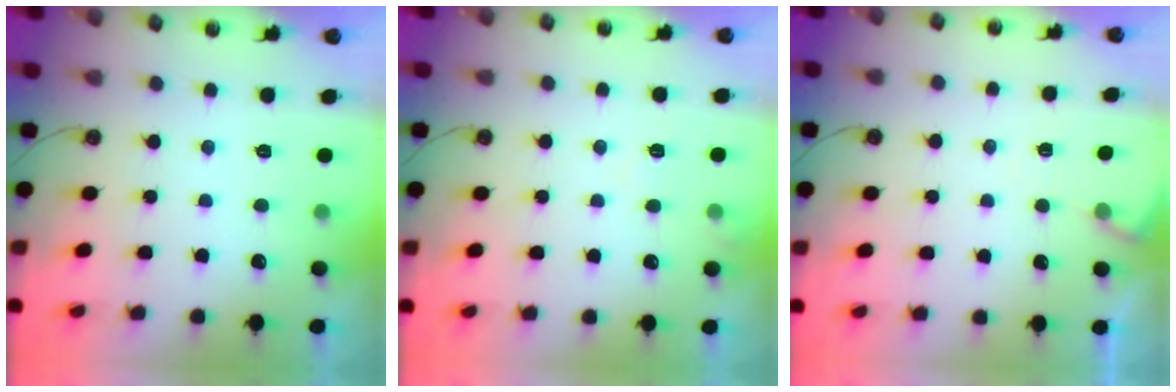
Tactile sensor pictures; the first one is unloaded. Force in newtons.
{"total": 6.1, "press": 6.0, "slide": 0.8}
{"total": 5.2, "press": 5.1, "slide": 0.6}